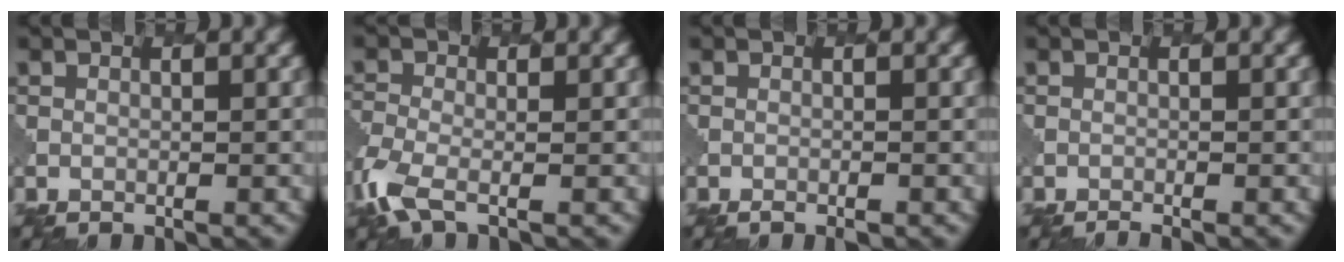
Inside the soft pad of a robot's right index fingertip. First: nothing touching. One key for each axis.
{"total": 3.9, "fx": -2.3, "fy": 1.5, "fz": 2.8, "tx": -0.074, "ty": -0.010, "tz": -0.057}
{"total": 0.6, "fx": -0.6, "fy": 0.1, "fz": 0.3, "tx": -0.002, "ty": 0.000, "tz": -0.009}
{"total": 0.7, "fx": -0.7, "fy": 0.1, "fz": 0.2, "tx": 0.004, "ty": -0.001, "tz": -0.013}